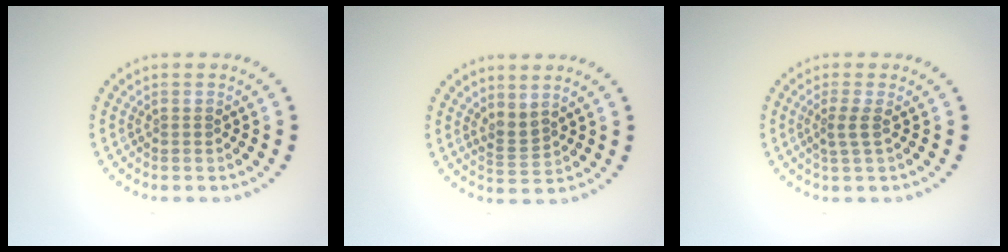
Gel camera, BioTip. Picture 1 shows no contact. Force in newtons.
{"total": 1.9, "press": 1.4, "slide": 1.3}
{"total": 1.7, "press": 1.2, "slide": 1.2}